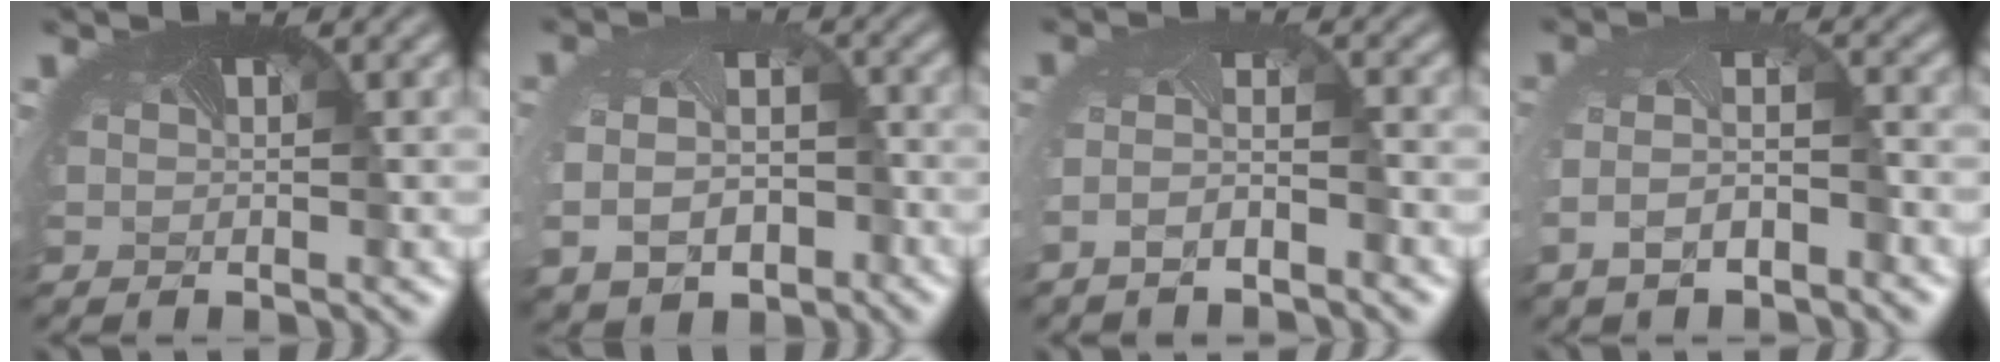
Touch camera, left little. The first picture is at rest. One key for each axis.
{"total": 7.4, "fx": -2.8, "fy": 5.1, "fz": 4.5, "tx": -0.094, "ty": -0.038, "tz": -0.023}
{"total": 2.5, "fx": -2.1, "fy": 0.1, "fz": 1.3, "tx": -0.033, "ty": -0.008, "tz": -0.042}
{"total": 3.9, "fx": -2.2, "fy": 1.6, "fz": 2.9, "tx": -0.066, "ty": -0.012, "tz": -0.041}